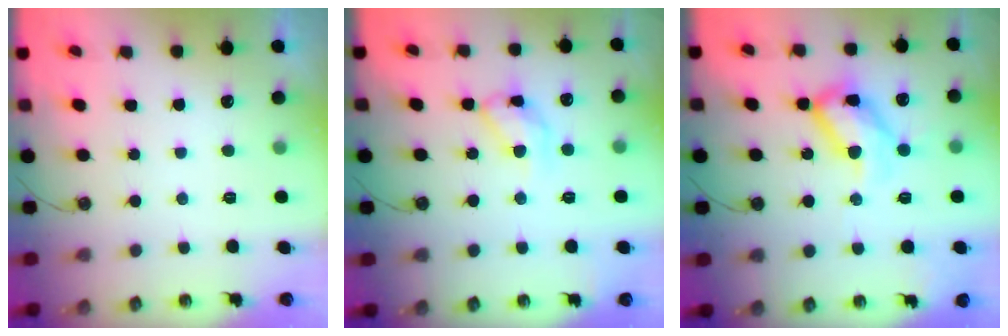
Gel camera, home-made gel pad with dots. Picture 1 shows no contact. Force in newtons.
{"total": 12.3, "press": 12.3, "slide": 0.3}
{"total": 18.4, "press": 18.3, "slide": 1.7}